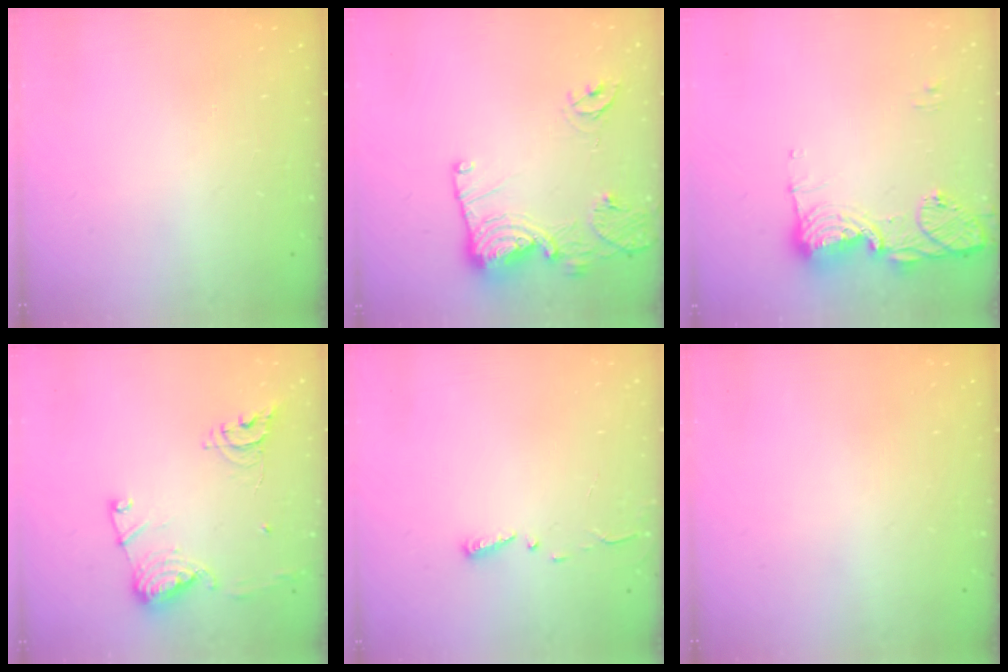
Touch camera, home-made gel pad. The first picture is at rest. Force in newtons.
{"total": 14.3, "press": 14.2, "slide": 1.4}
{"total": 16.1, "press": 15.2, "slide": 5.3}
{"total": 15.3, "press": 15.2, "slide": 1.4}
{"total": 3.0, "press": 2.9, "slide": 0.3}
{"total": 0.0}